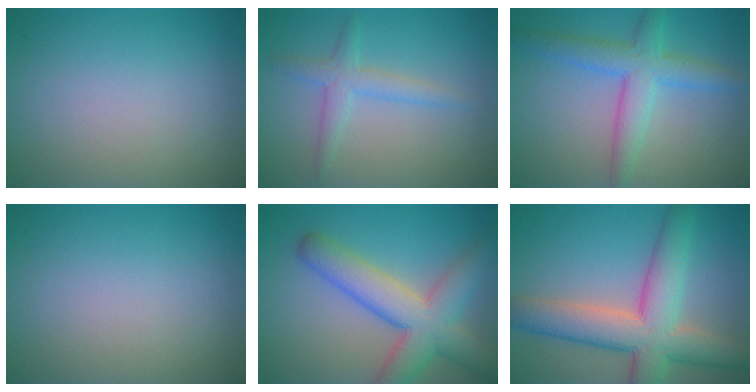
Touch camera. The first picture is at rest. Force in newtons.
{"total": 1.8, "press": 1.8, "slide": 0.1}
{"total": 4.7, "press": 4.7, "slide": 0.3}
{"total": 0.0}
{"total": 7.8, "press": 7.8, "slide": 0.3}
{"total": 8.8, "press": 8.7, "slide": 0.4}